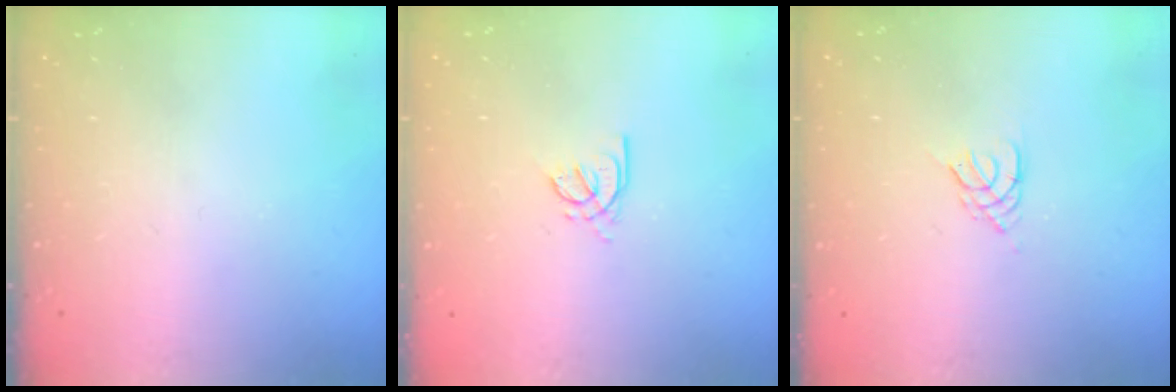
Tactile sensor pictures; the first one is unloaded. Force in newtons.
{"total": 2.4, "press": 2.4, "slide": 0.6}
{"total": 2.6, "press": 2.5, "slide": 0.5}